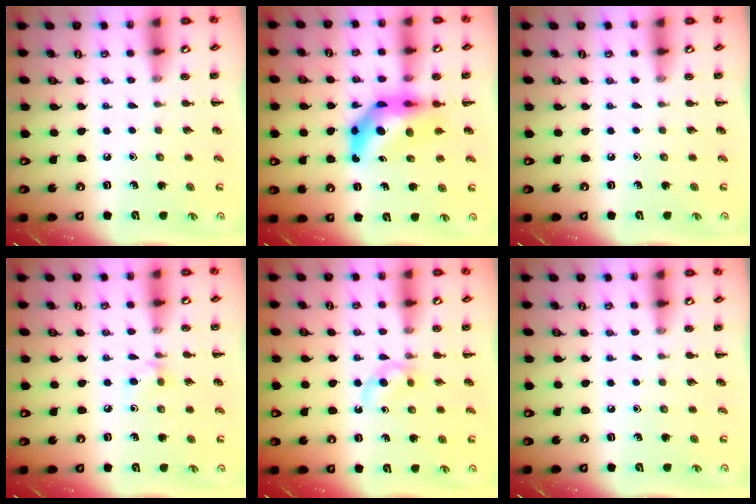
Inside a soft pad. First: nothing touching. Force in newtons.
{"total": 10.5, "press": 9.9, "slide": 3.5}
{"total": 0.0}
{"total": 4.8, "press": 4.4, "slide": 1.9}
{"total": 3.6, "press": 3.3, "slide": 1.6}
{"total": 0.0}